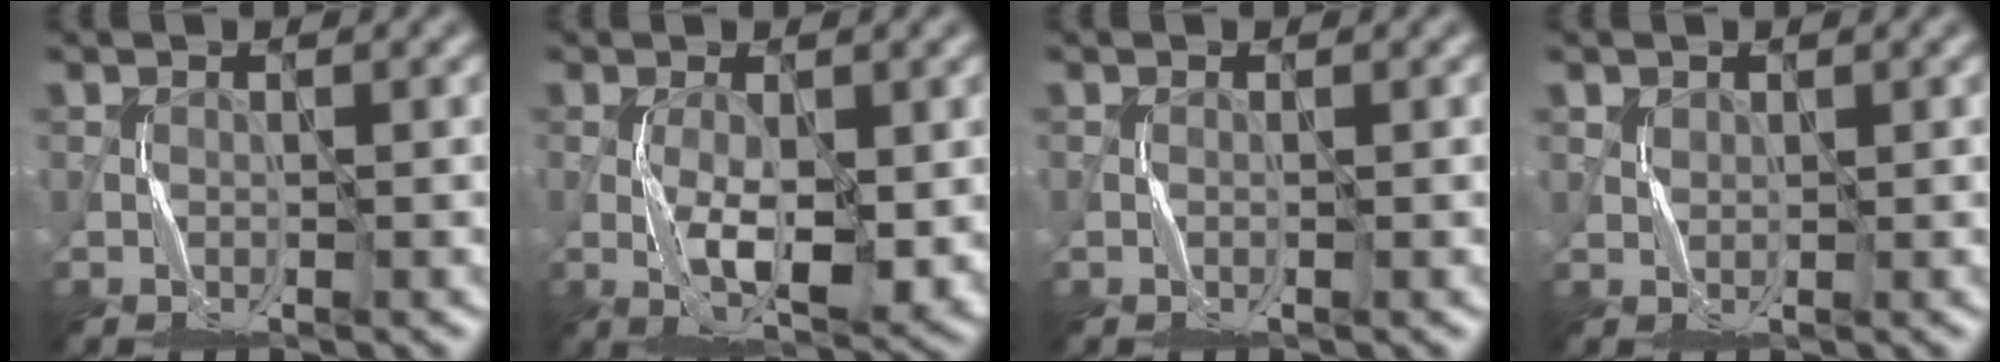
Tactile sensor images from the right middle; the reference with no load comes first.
{"total": 5.7, "force": [-0.7, 2.2, 5.2], "torque": [-0.102, -0.008, -0.006]}
{"total": 0.0}
{"total": 0.7, "force": [0.5, 0.5, 0.0], "torque": [0.000, -0.001, 0.014]}